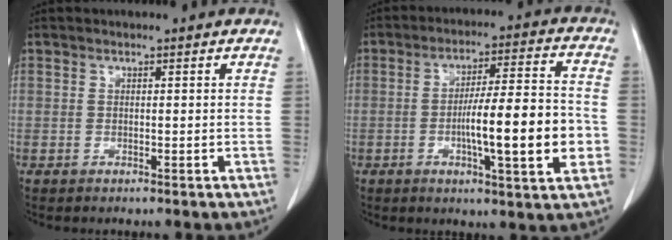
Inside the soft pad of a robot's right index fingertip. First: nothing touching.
{"total": 13.9, "force": [-2.8, 1.5, 13.6], "torque": [-0.215, 0.006, -0.043]}